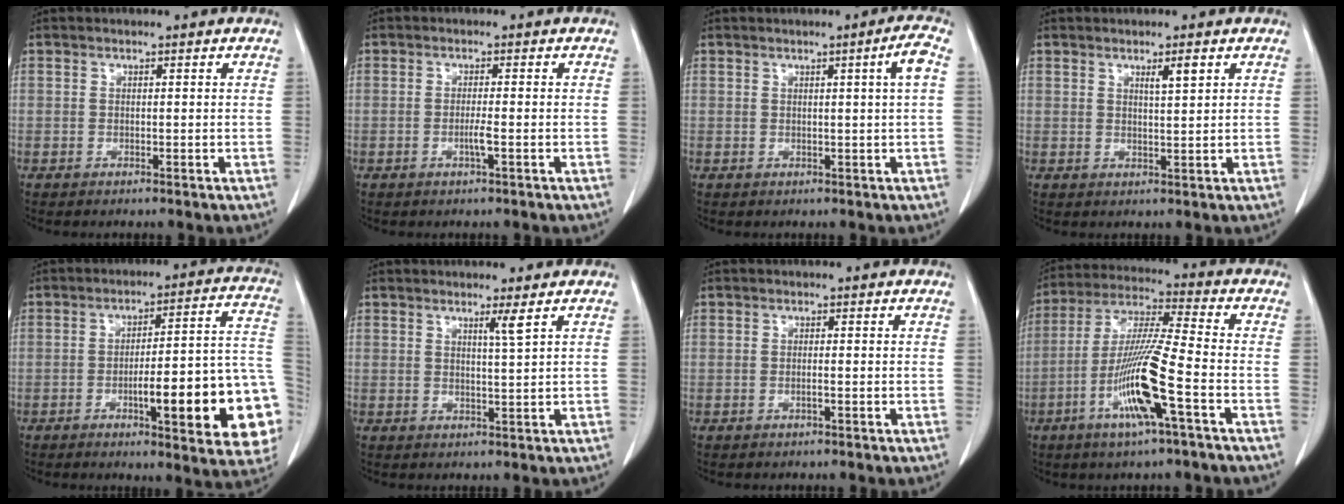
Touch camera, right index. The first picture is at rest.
{"total": 1.7, "force": [-0.6, -0.2, 1.6], "torque": [-0.032, -0.003, -0.013]}
{"total": 3.0, "force": [0.6, -0.8, 2.8], "torque": [-0.042, -0.002, 0.009]}
{"total": 2.3, "force": [1.2, 0.1, 1.9], "torque": [-0.036, -0.001, 0.022]}
{"total": 19.3, "force": [-5.7, 3.2, 18.2], "torque": [-0.148, 0.029, -0.063]}
{"total": 2.0, "force": [1.2, -0.6, 1.4], "torque": [-0.029, -0.010, 0.023]}
{"total": 0.6, "force": [-0.3, -0.1, 0.5], "torque": [-0.009, 0.001, -0.005]}
{"total": 13.3, "force": [-5.0, -0.2, 12.4], "torque": [-0.249, -0.009, -0.100]}